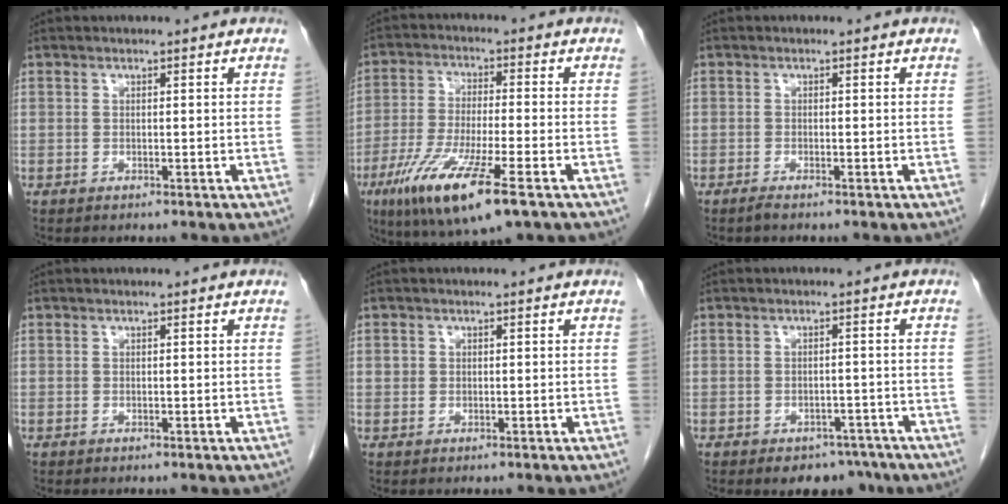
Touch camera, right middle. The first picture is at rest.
{"total": 13.8, "force": [-7.2, 1.6, 11.7], "torque": [-0.225, -0.034, -0.123]}
{"total": 0.9, "force": [-0.8, -0.1, 0.5], "torque": [-0.014, -0.002, -0.015]}
{"total": 0.0}
{"total": 1.0, "force": [0.2, 0.9, 0.2], "torque": [0.002, 0.007, 0.002]}
{"total": 4.9, "force": [-3.7, 2.8, 1.6], "torque": [-0.007, 0.007, -0.046]}